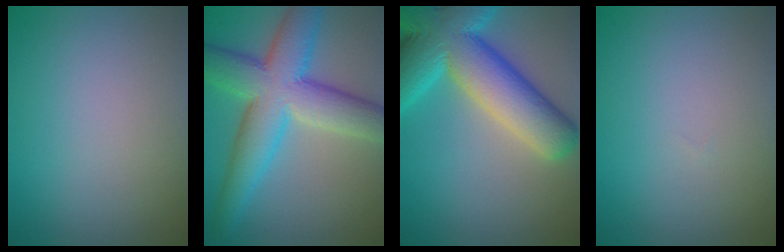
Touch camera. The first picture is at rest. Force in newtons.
{"total": 9.7, "press": 9.7, "slide": 0.3}
{"total": 12.5, "press": 12.5, "slide": 0.5}
{"total": 0.0}